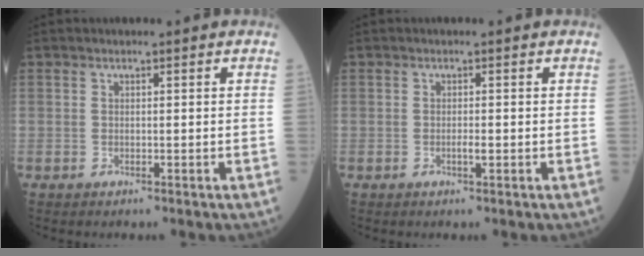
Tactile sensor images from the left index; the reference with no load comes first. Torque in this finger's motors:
{"motor_torque": [0.35, 0.10, 0.00, 0.02]}